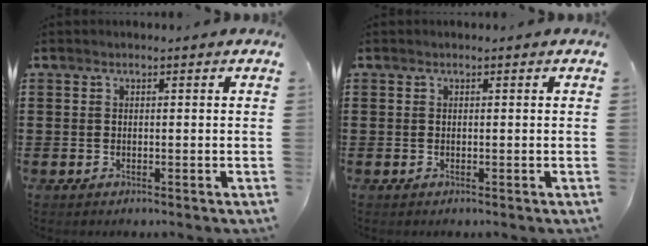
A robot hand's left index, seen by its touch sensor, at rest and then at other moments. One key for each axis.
{"total": 0.0}